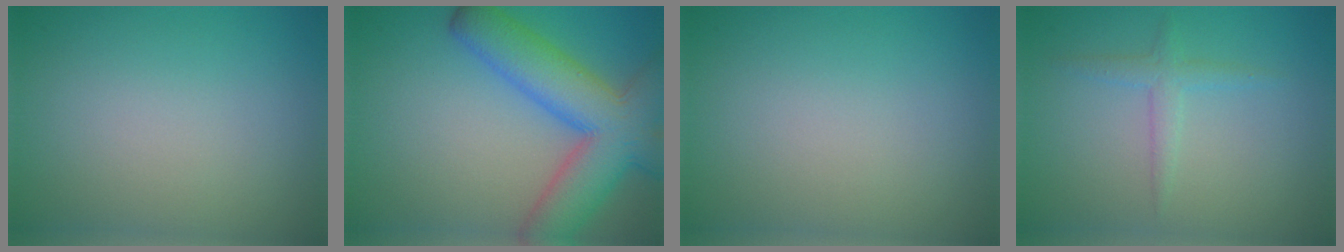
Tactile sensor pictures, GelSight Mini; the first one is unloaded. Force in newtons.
{"total": 9.6, "press": 9.6, "slide": 0.7}
{"total": 0.0}
{"total": 1.7, "press": 1.7, "slide": 0.0}